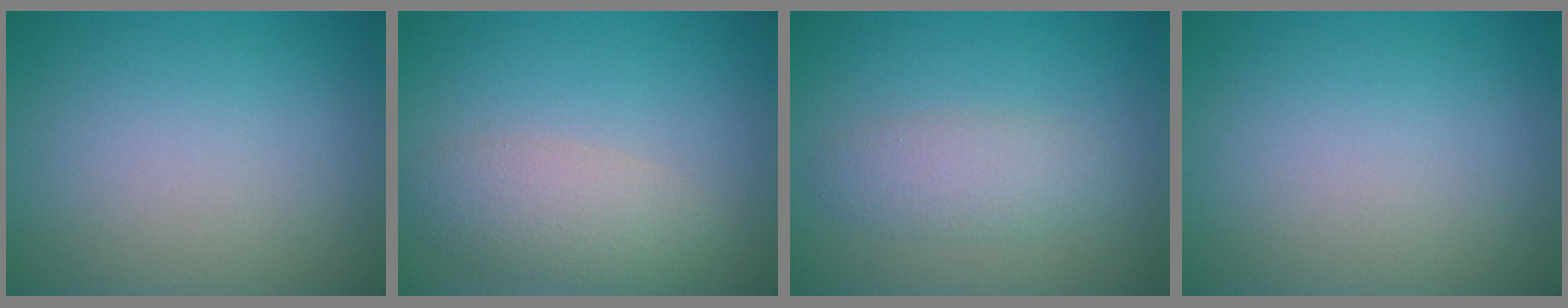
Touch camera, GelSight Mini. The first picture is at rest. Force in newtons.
{"total": 3.8, "press": 3.8, "slide": 0.3}
{"total": 2.6, "press": 2.6, "slide": 0.0}
{"total": 0.0}